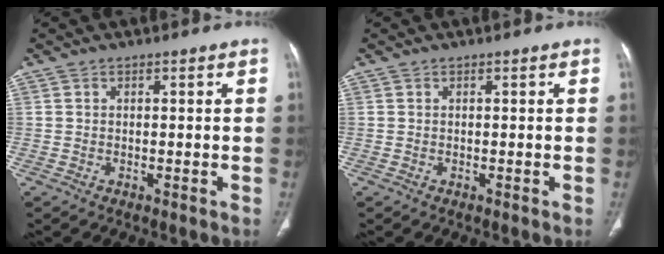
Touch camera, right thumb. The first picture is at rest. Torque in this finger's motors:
{"motor_torque": [0.07, 0.07, 0.00, 0.00, 0.00]}